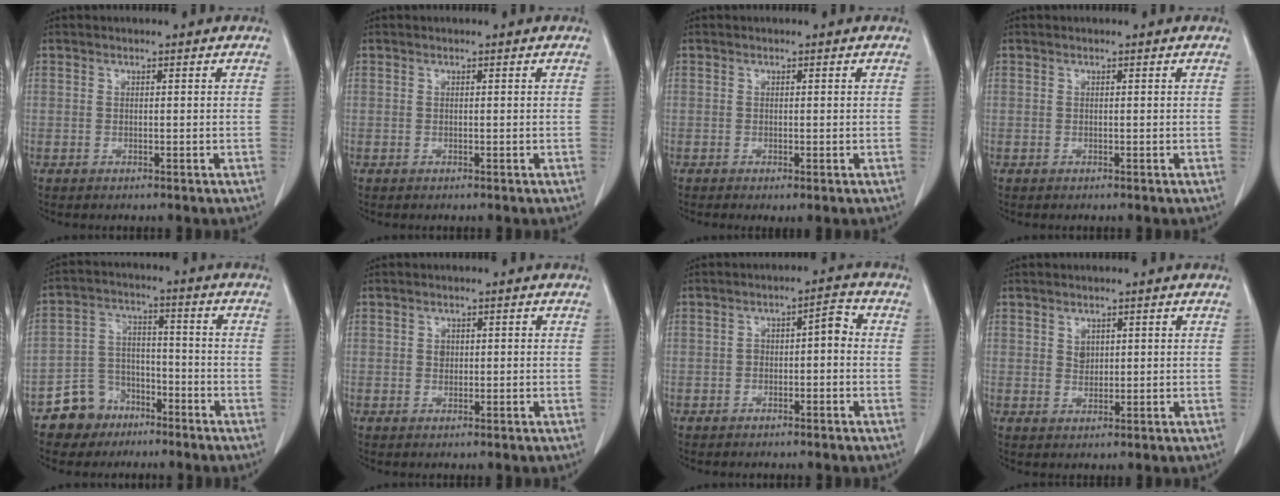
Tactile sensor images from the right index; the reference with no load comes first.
{"total": 0.0}
{"total": 1.2, "force": [-0.4, 0.2, 1.2], "torque": [-0.019, -0.004, -0.002]}
{"total": 0.0}
{"total": 8.0, "force": [-5.3, 5.8, 1.0], "torque": [-0.020, 0.018, -0.091]}
{"total": 1.2, "force": [0.2, 1.0, 0.7], "torque": [-0.008, 0.005, 0.006]}
{"total": 3.5, "force": [-0.6, 1.5, 3.2], "torque": [-0.043, 0.025, -0.008]}
{"total": 1.8, "force": [0.8, 1.4, 0.9], "torque": [-0.011, 0.000, 0.018]}